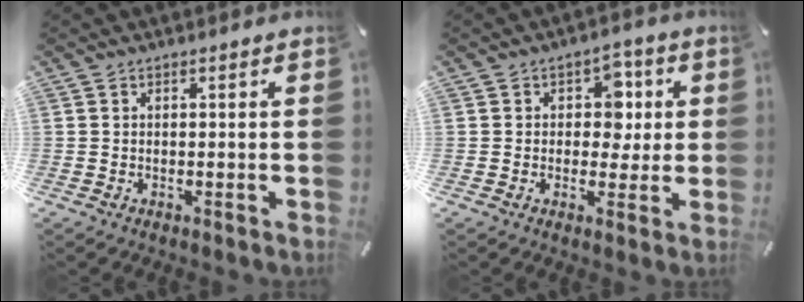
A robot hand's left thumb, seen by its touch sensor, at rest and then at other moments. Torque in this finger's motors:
{"motor_torque": [0.63, 0.60, 0.35, -0.08, 0.00]}